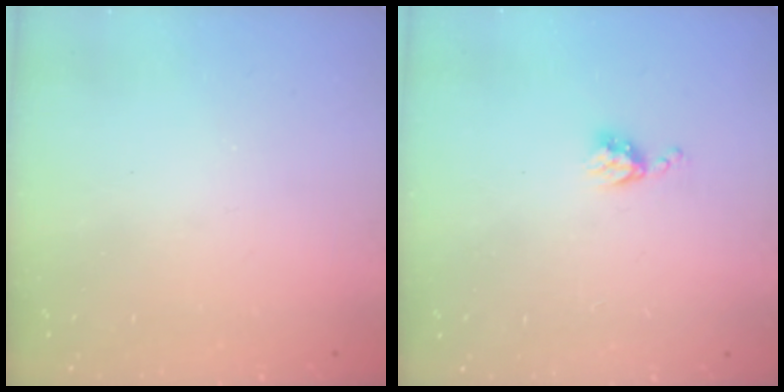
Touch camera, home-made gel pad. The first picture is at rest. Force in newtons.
{"total": 4.7, "press": 4.7, "slide": 0.6}